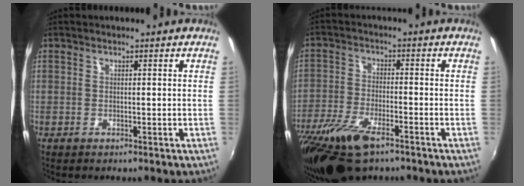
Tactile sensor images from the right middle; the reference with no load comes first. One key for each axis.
{"total": 13.9, "fx": -9.4, "fy": 5.1, "fz": 9.0, "tx": -0.204, "ty": -0.038, "tz": -0.178}